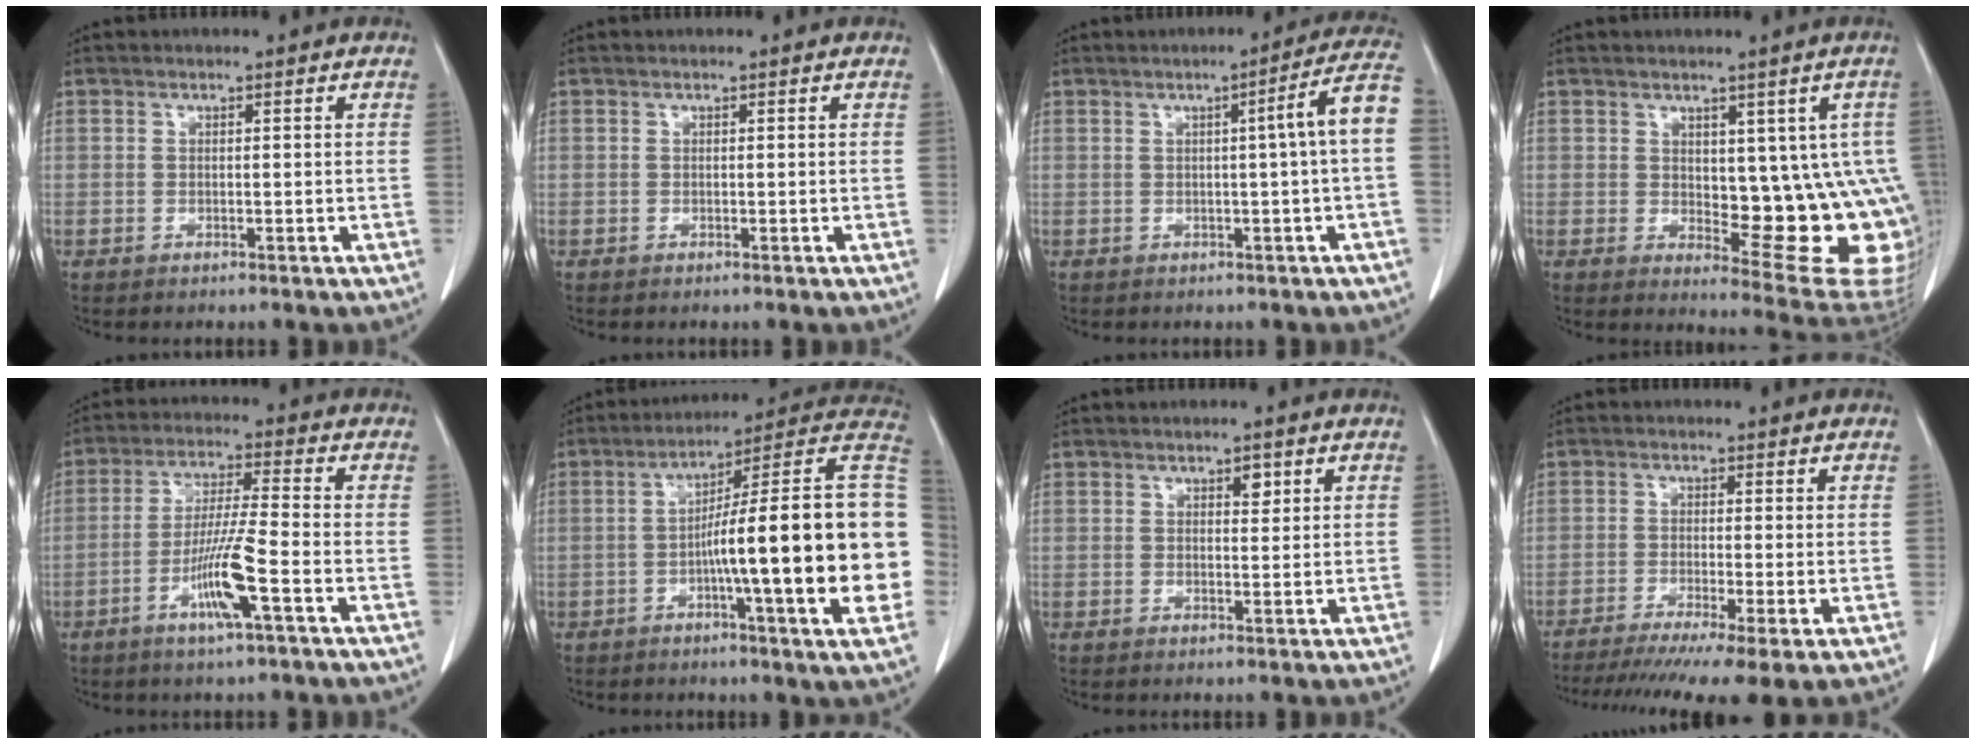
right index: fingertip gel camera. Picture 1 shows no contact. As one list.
[{"total": 0.0}, {"total": 6.9, "force": [0.2, -1.1, 6.8], "torque": [-0.083, 0.011, 0.001]}, {"total": 14.0, "force": [0.4, 5.9, 12.7], "torque": [-0.117, -0.002, 0.021]}, {"total": 9.1, "force": [-3.7, -0.3, 8.3], "torque": [-0.161, -0.010, -0.072]}, {"total": 25.2, "force": [-2.6, 1.0, 25.1], "torque": [-0.260, 0.026, -0.049]}, {"total": 1.7, "force": [0.9, 0.8, 1.2], "torque": [-0.015, -0.003, 0.013]}, {"total": 11.8, "force": [-8.5, 0.5, 8.2], "torque": [-0.123, -0.022, -0.134]}]